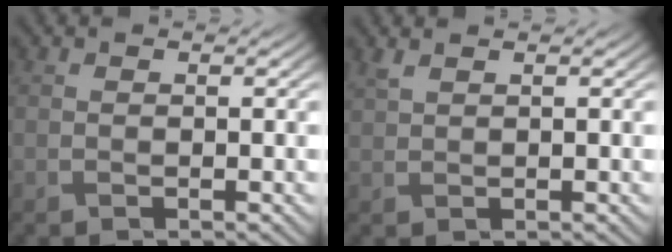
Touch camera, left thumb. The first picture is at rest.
{"total": 1.3, "force": [1.1, 0.2, 0.7], "torque": [-0.025, 0.004, 0.027]}